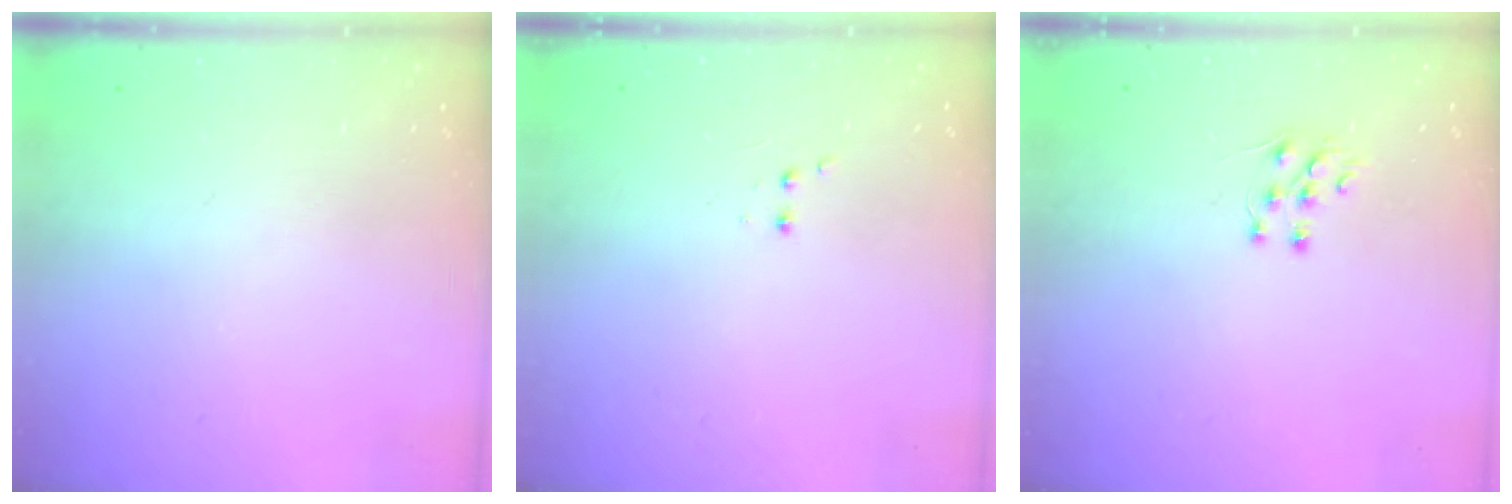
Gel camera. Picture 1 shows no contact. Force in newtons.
{"total": 2.0, "press": 1.8, "slide": 0.9}
{"total": 4.7, "press": 4.7, "slide": 0.3}